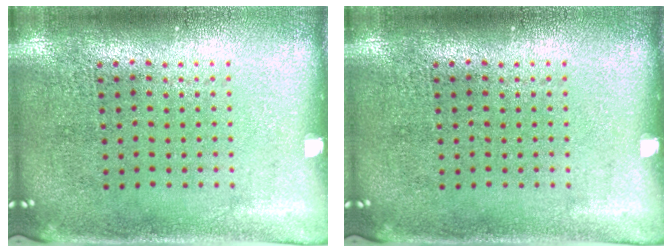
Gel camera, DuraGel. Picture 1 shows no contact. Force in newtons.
{"total": 0.0}